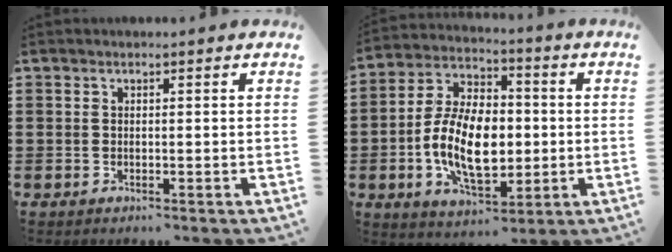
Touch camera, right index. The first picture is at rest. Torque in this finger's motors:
{"motor_torque": [2.14, 0.00, 1.05, 0.21]}